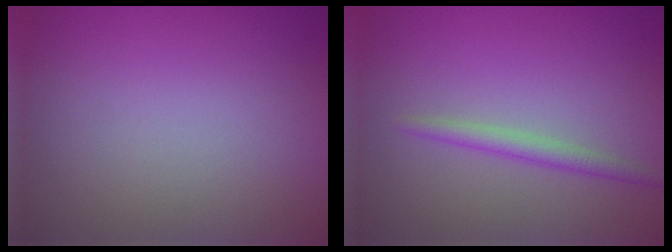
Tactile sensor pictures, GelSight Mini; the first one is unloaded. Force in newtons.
{"total": 1.8, "press": 1.7, "slide": 0.1}